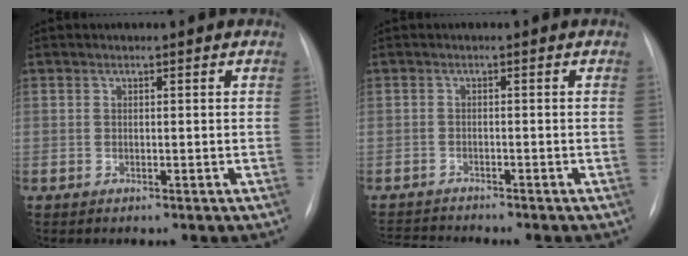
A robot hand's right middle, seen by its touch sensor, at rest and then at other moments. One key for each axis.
{"total": 3.9, "fx": -3.8, "fy": -0.8, "fz": 0.3, "tx": -0.005, "ty": -0.016, "tz": -0.062}